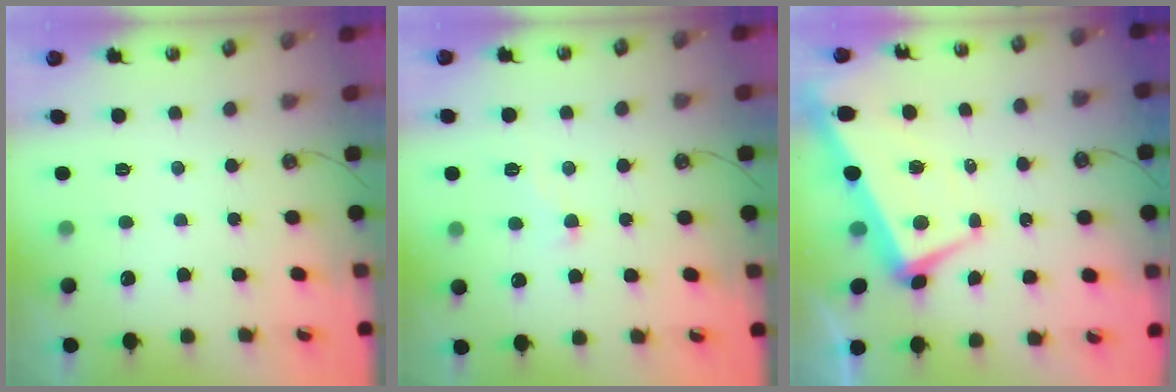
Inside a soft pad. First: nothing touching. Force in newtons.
{"total": 1.2, "press": 1.0, "slide": 0.7}
{"total": 2.0, "press": 1.6, "slide": 1.2}